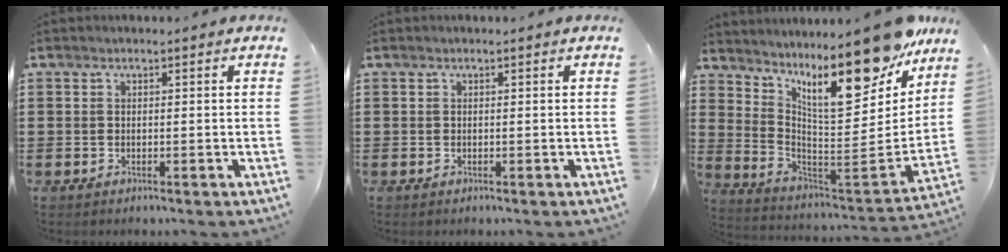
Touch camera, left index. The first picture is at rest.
{"total": 0.0}
{"total": 14.9, "force": [10.9, 2.9, 9.7], "torque": [-0.175, -0.082, 0.180]}